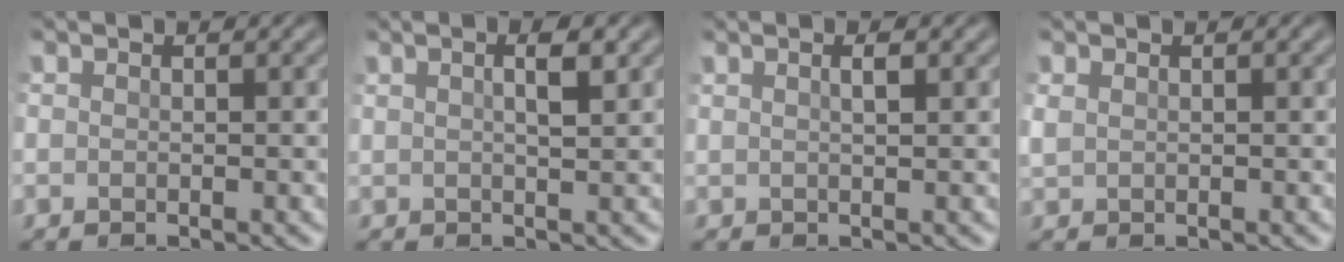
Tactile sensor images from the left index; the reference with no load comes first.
{"total": 2.3, "force": [0.9, 0.6, 2.0], "torque": [-0.027, 0.005, 0.012]}
{"total": 1.1, "force": [0.5, 0.3, 0.9], "torque": [-0.020, 0.003, 0.008]}
{"total": 0.9, "force": [0.5, 0.7, 0.4], "torque": [-0.016, -0.001, 0.012]}